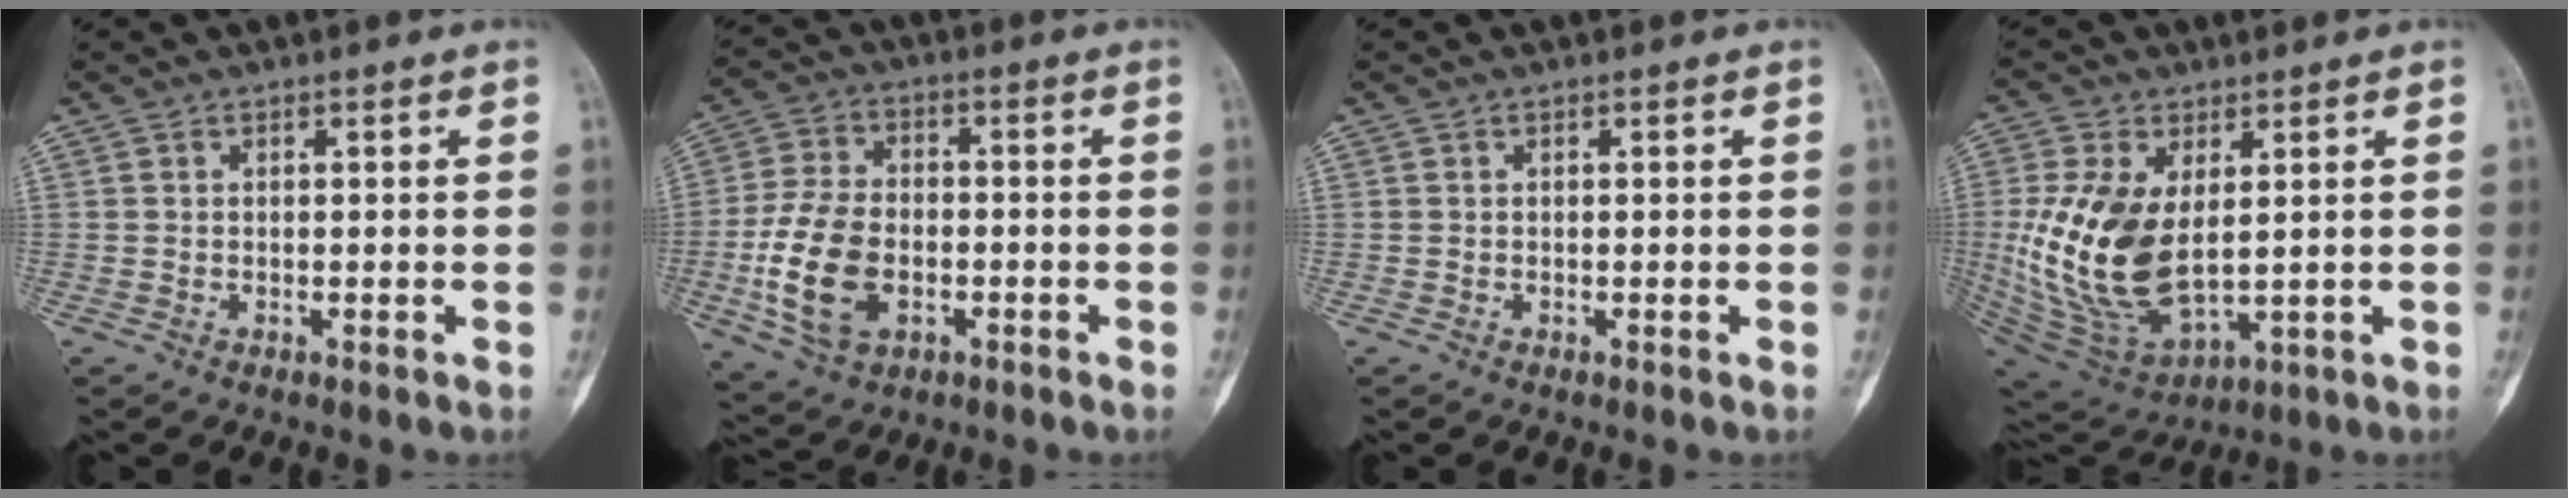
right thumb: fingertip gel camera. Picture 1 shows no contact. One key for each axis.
{"total": 13.1, "fx": -3.3, "fy": 8.3, "fz": 9.6, "tx": -0.188, "ty": 0.010, "tz": -0.058}
{"total": 0.0}
{"total": 17.6, "fx": 1.8, "fy": 10.1, "fz": 14.3, "tx": -0.286, "ty": -0.019, "tz": 0.054}